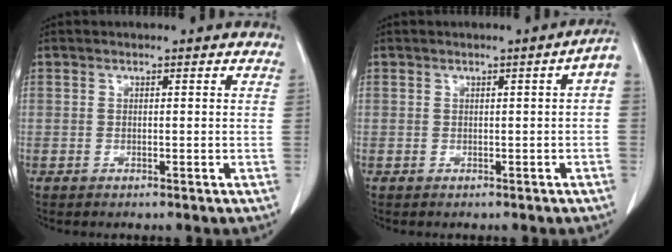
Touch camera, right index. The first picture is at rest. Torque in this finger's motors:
{"motor_torque": [0.28, -0.11, 0.11, 0.03]}